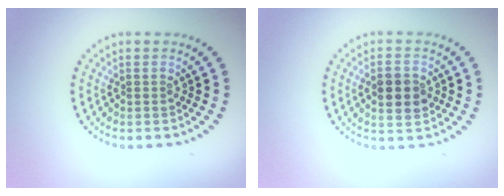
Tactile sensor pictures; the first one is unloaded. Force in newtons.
{"total": 3.3, "press": 3.3, "slide": 0.2}